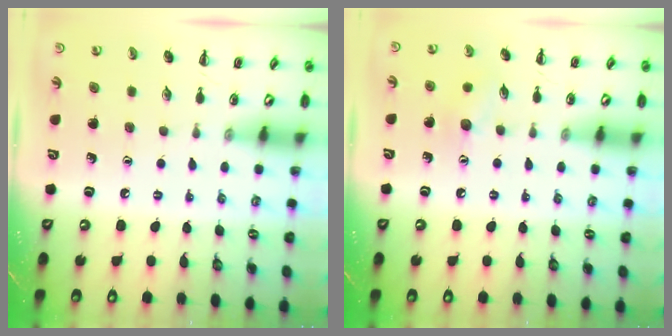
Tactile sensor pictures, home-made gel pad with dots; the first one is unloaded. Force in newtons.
{"total": 7.5, "press": 7.4, "slide": 1.1}